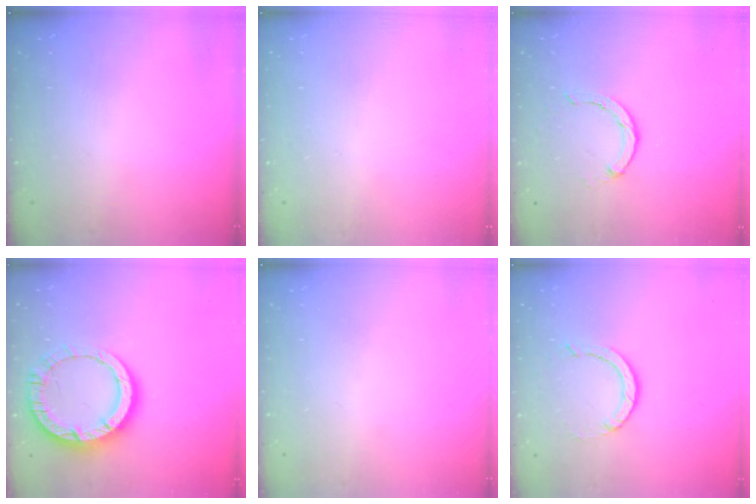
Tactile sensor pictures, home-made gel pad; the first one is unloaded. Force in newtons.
{"total": 2.6, "press": 2.6, "slide": 0.2}
{"total": 2.3, "press": 2.3, "slide": 0.2}
{"total": 13.6, "press": 13.5, "slide": 1.1}
{"total": 0.0}
{"total": 3.8, "press": 3.8, "slide": 0.4}